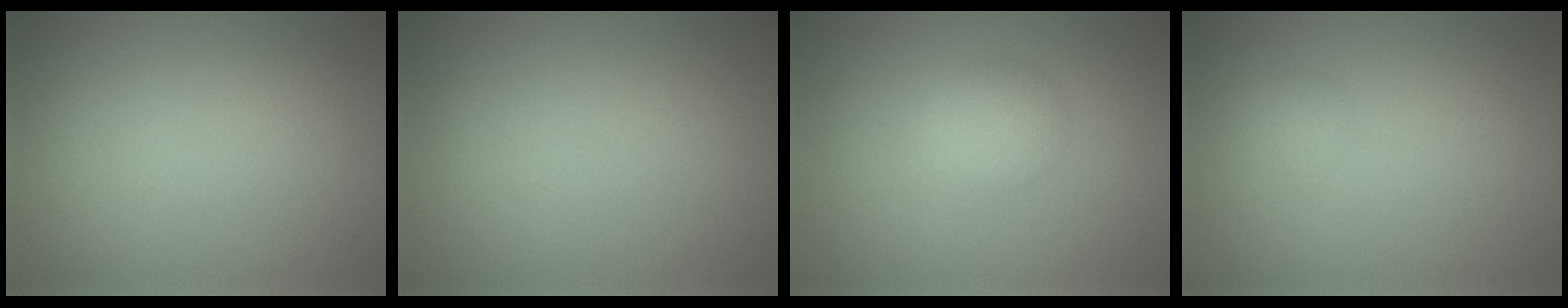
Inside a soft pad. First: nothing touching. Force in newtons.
{"total": 0.0}
{"total": 2.3, "press": 2.3, "slide": 0.1}
{"total": 1.0, "press": 1.0, "slide": 0.0}